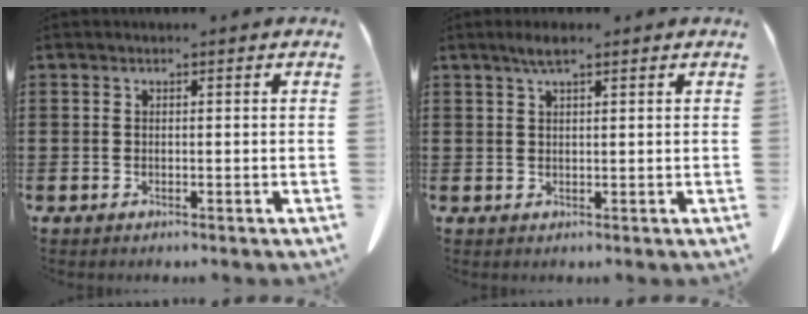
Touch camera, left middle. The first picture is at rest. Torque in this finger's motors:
{"motor_torque": [0.03, 0.02, 0.04, 0.05]}